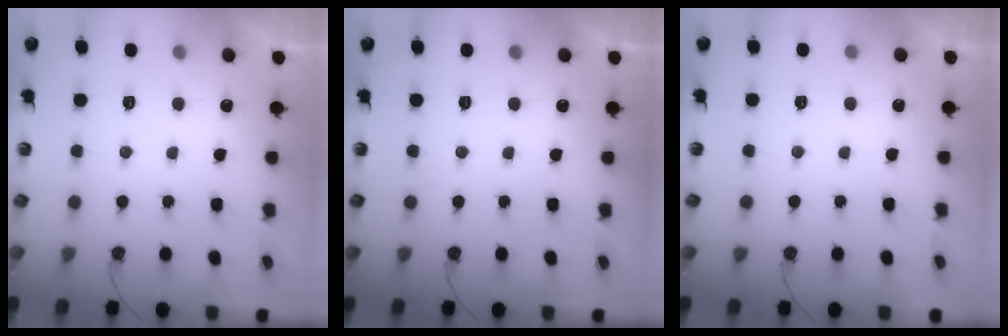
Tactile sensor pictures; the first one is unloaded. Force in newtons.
{"total": 0.0}
{"total": 0.0}